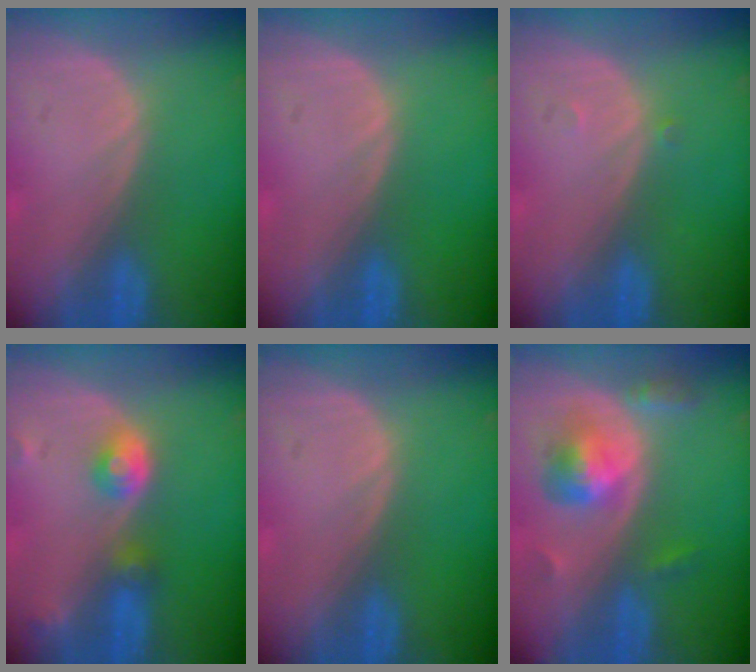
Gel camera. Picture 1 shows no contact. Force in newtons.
{"total": 0.0}
{"total": 0.7, "press": 0.5, "slide": 0.5}
{"total": 4.2, "press": 4.0, "slide": 1.4}
{"total": 0.0}
{"total": 5.7, "press": 5.2, "slide": 2.4}